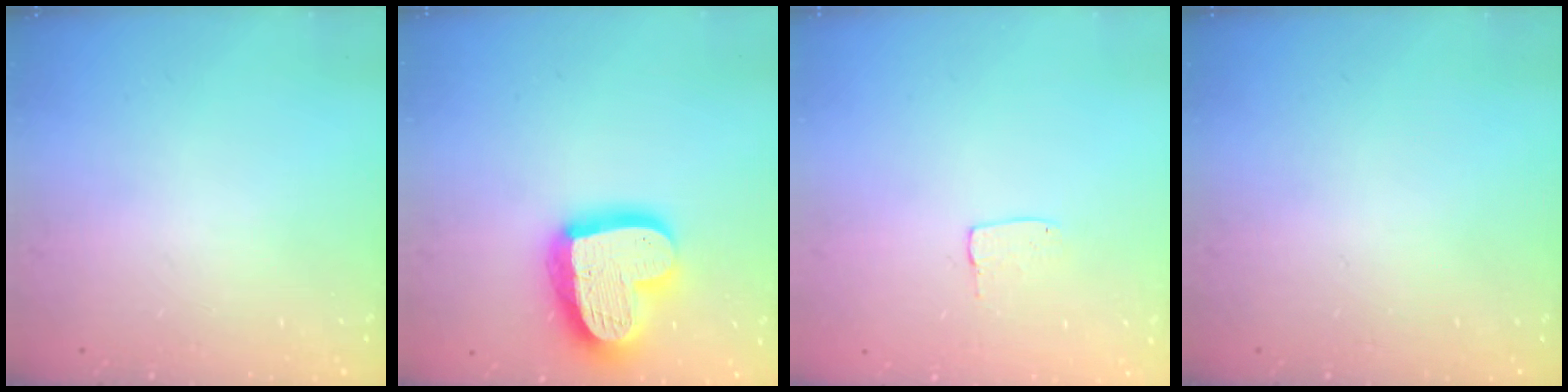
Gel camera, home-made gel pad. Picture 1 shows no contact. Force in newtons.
{"total": 21.7, "press": 21.6, "slide": 2.0}
{"total": 3.4, "press": 3.4, "slide": 0.2}
{"total": 0.0}